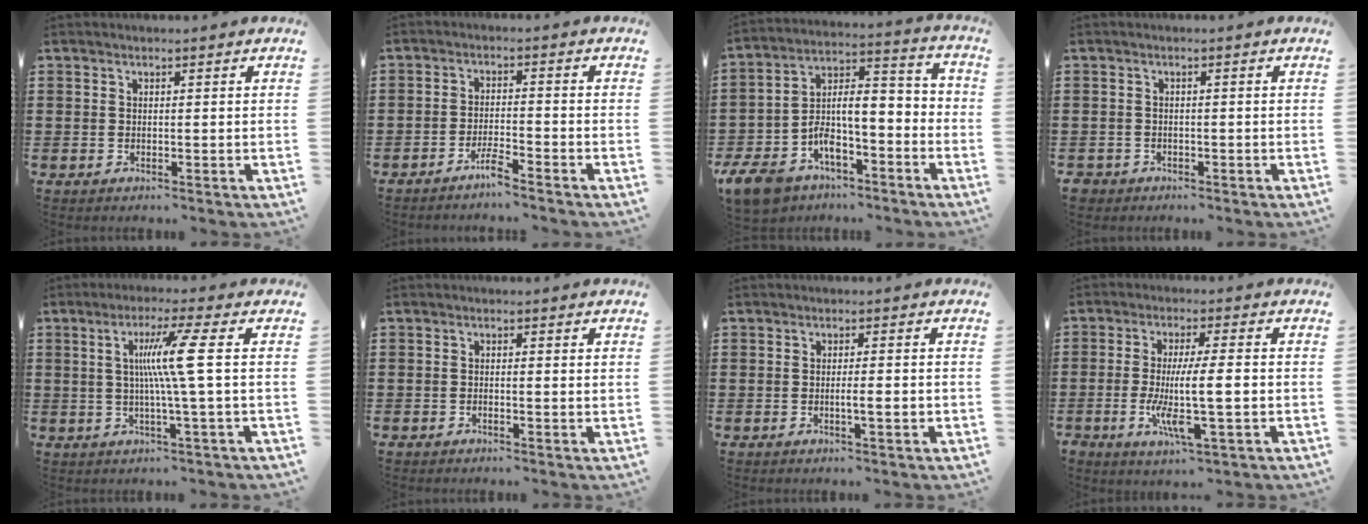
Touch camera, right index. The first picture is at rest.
{"total": 3.4, "force": [-3.0, 0.0, 1.6], "torque": [-0.036, 0.001, -0.060]}
{"total": 8.9, "force": [-4.8, 4.2, 6.2], "torque": [-0.108, 0.007, -0.091]}
{"total": 1.4, "force": [-1.2, 0.8, 0.1], "torque": [-0.007, 0.002, -0.027]}
{"total": 8.4, "force": [1.2, -1.1, 8.2], "torque": [-0.160, -0.001, 0.006]}
{"total": 0.6, "force": [-0.2, 0.1, 0.6], "torque": [-0.012, -0.006, -0.002]}
{"total": 2.7, "force": [-0.6, 0.2, 2.6], "torque": [-0.043, -0.003, -0.011]}
{"total": 8.7, "force": [-1.5, 1.3, 8.5], "torque": [-0.162, -0.013, -0.030]}